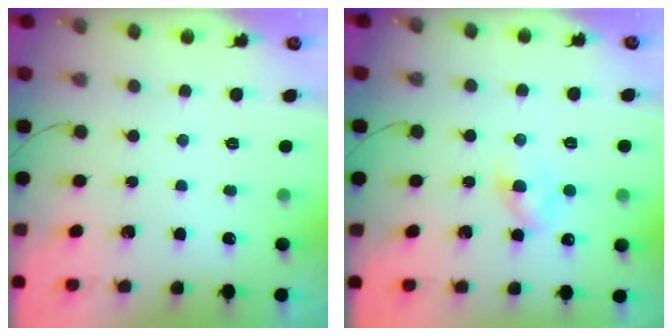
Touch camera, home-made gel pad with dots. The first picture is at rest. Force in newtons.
{"total": 2.7, "press": 2.5, "slide": 1.1}